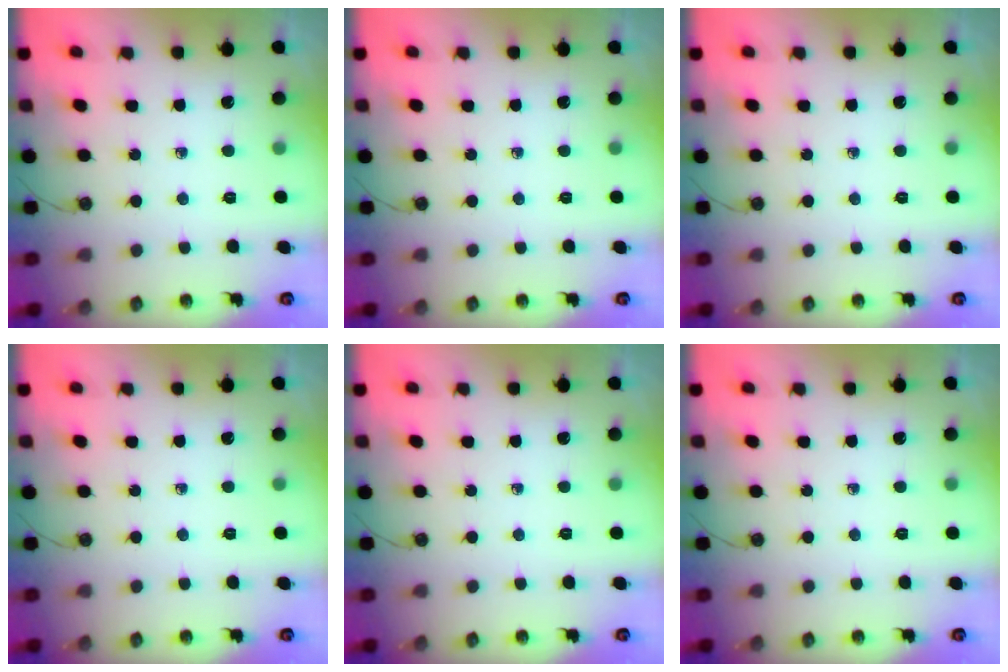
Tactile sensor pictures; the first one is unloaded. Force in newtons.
{"total": 0.0}
{"total": 0.0}
{"total": 0.0}
{"total": 0.0}
{"total": 0.0}